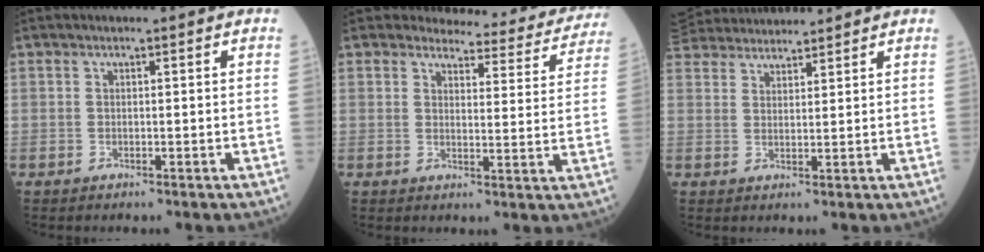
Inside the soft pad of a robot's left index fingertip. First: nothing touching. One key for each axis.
{"total": 13.7, "fx": 13.2, "fy": 3.3, "fz": 1.7, "tx": 0.011, "ty": -0.051, "tz": 0.126}
{"total": 10.1, "fx": 9.6, "fy": 1.8, "fz": 2.6, "tx": -0.052, "ty": 0.043, "tz": 0.160}